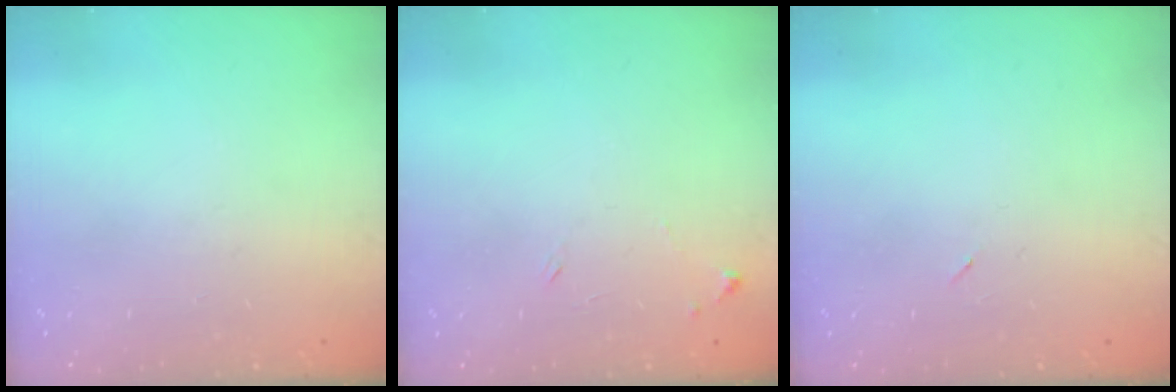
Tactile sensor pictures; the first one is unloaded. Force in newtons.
{"total": 5.5, "press": 5.4, "slide": 0.4}
{"total": 2.2, "press": 1.9, "slide": 1.2}